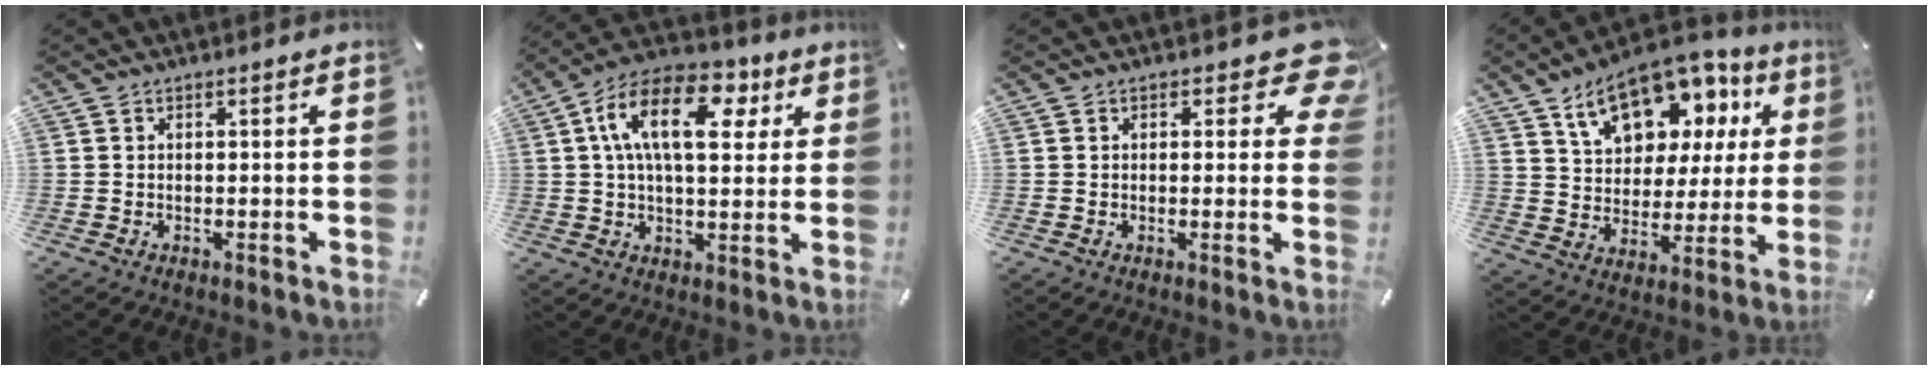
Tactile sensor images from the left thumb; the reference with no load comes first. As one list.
[{"total": 16.8, "force": [5.6, 9.3, 12.8], "torque": [-0.226, -0.002, 0.093]}, {"total": 7.7, "force": [3.8, 3.8, 5.5], "torque": [-0.055, -0.019, 0.060]}, {"total": 16.8, "force": [10.3, 10.3, 8.3], "torque": [-0.136, -0.054, 0.184]}]